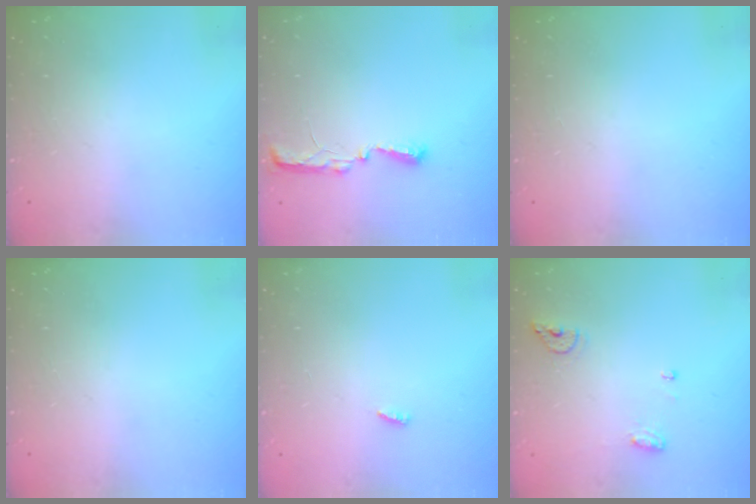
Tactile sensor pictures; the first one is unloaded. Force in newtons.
{"total": 5.4, "press": 5.3, "slide": 0.7}
{"total": 0.0}
{"total": 0.0}
{"total": 1.9, "press": 1.9, "slide": 0.3}
{"total": 6.6, "press": 6.5, "slide": 1.0}